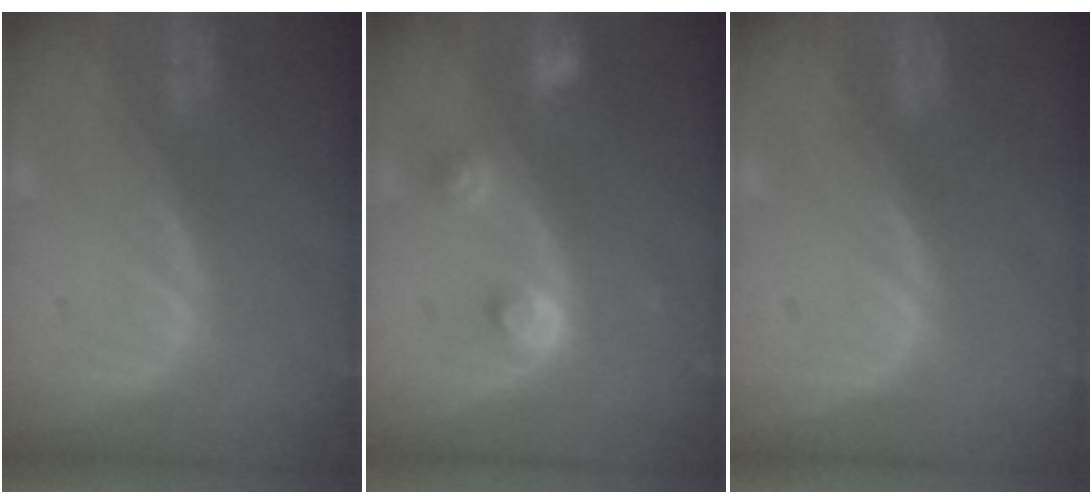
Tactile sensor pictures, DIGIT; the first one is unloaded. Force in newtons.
{"total": 3.1, "press": 3.1, "slide": 0.2}
{"total": 0.0}